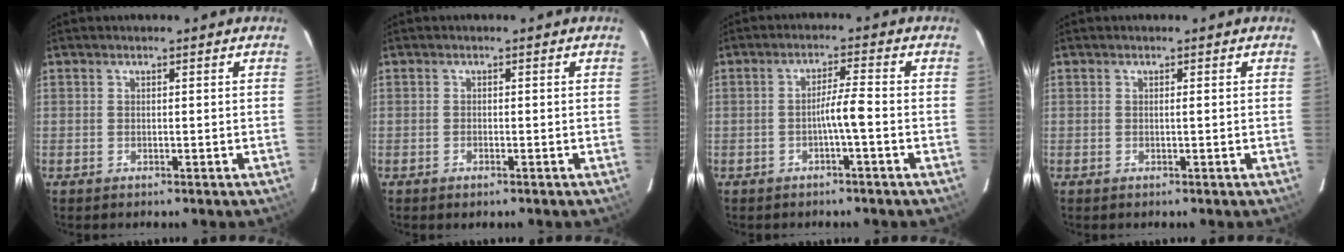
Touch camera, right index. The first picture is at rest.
{"total": 0.7, "force": [-0.4, 0.2, 0.5], "torque": [-0.012, -0.002, -0.001]}
{"total": 3.4, "force": [-1.1, -0.4, 3.2], "torque": [-0.050, 0.006, -0.020]}
{"total": 0.0}